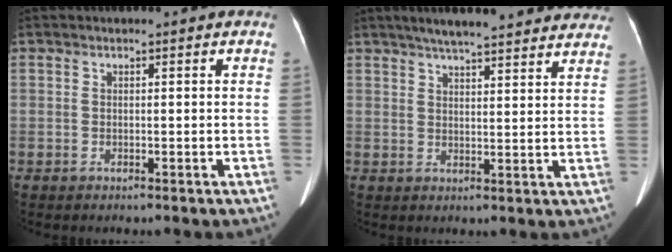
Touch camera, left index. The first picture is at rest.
{"total": 18.9, "force": [16.5, 2.8, 8.9], "torque": [-0.120, 0.035, 0.206]}